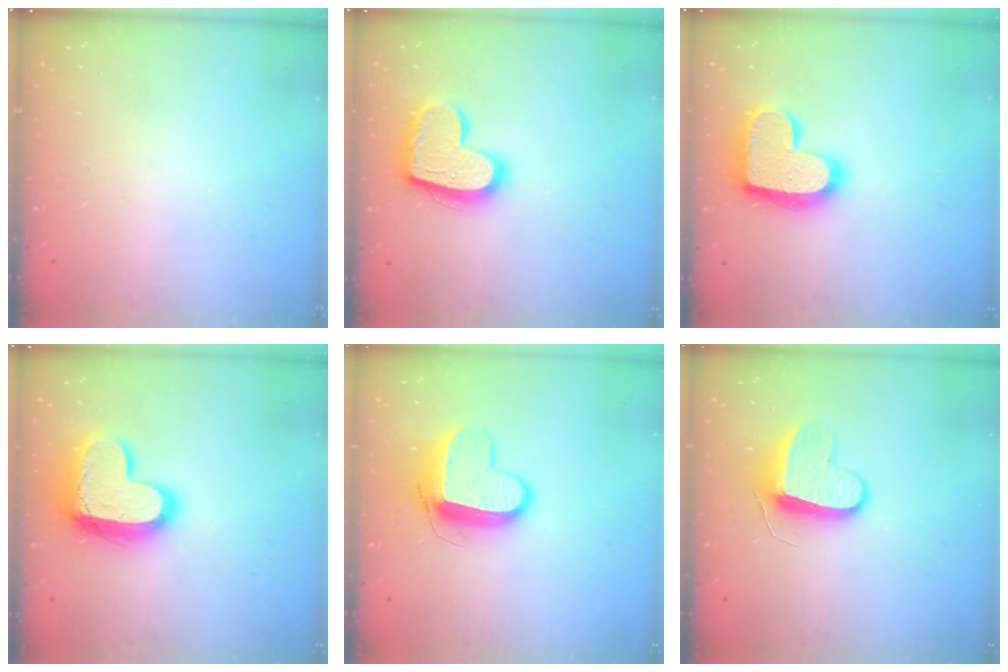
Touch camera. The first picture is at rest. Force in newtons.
{"total": 16.7, "press": 16.7, "slide": 1.1}
{"total": 18.7, "press": 18.7, "slide": 1.2}
{"total": 17.1, "press": 17.0, "slide": 1.6}
{"total": 11.7, "press": 11.6, "slide": 1.3}
{"total": 10.3, "press": 10.2, "slide": 1.2}